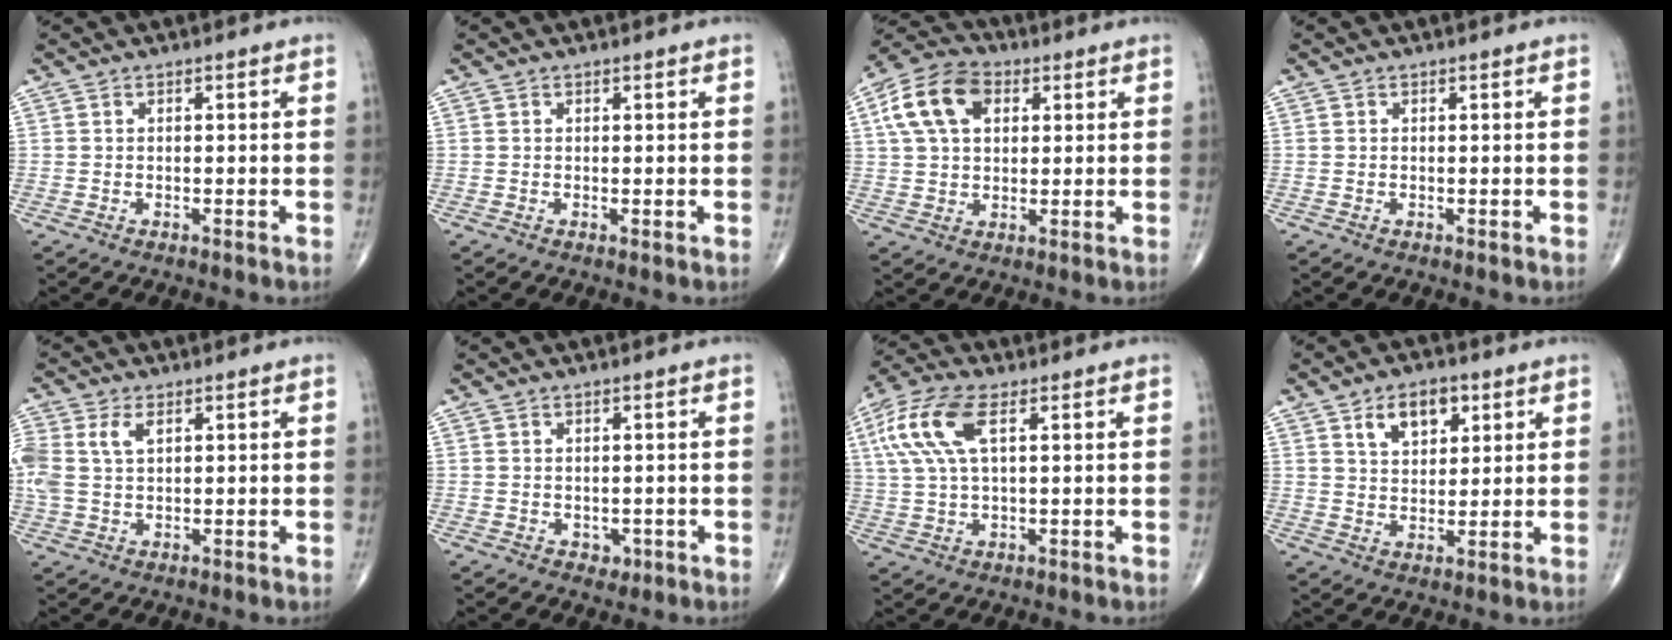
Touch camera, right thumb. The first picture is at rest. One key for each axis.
{"total": 0.0}
{"total": 12.4, "fx": 4.0, "fy": 8.1, "fz": 8.5, "tx": -0.150, "ty": 0.015, "tz": 0.065}
{"total": 0.0}
{"total": 7.8, "fx": 2.4, "fy": 4.6, "fz": 5.8, "tx": -0.153, "ty": 0.012, "tz": 0.051}
{"total": 1.7, "fx": -0.2, "fy": 1.5, "fz": 0.8, "tx": -0.005, "ty": 0.000, "tz": 0.002}
{"total": 11.4, "fx": 3.8, "fy": 4.7, "fz": 9.6, "tx": -0.229, "ty": 0.014, "tz": 0.075}
{"total": 8.1, "fx": 3.9, "fy": 4.9, "fz": 5.1, "tx": -0.057, "ty": -0.016, "tz": 0.065}